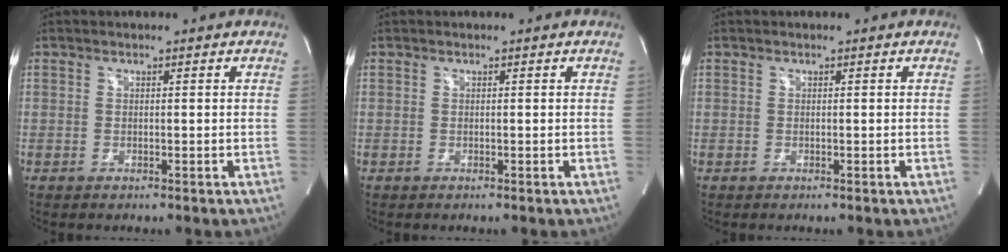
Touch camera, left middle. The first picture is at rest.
{"total": 0.0}
{"total": 0.0}